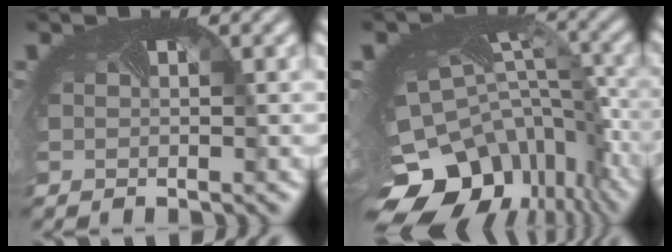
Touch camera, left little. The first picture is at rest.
{"total": 14.6, "force": [-8.2, 9.6, 7.4], "torque": [-0.167, -0.042, -0.102]}